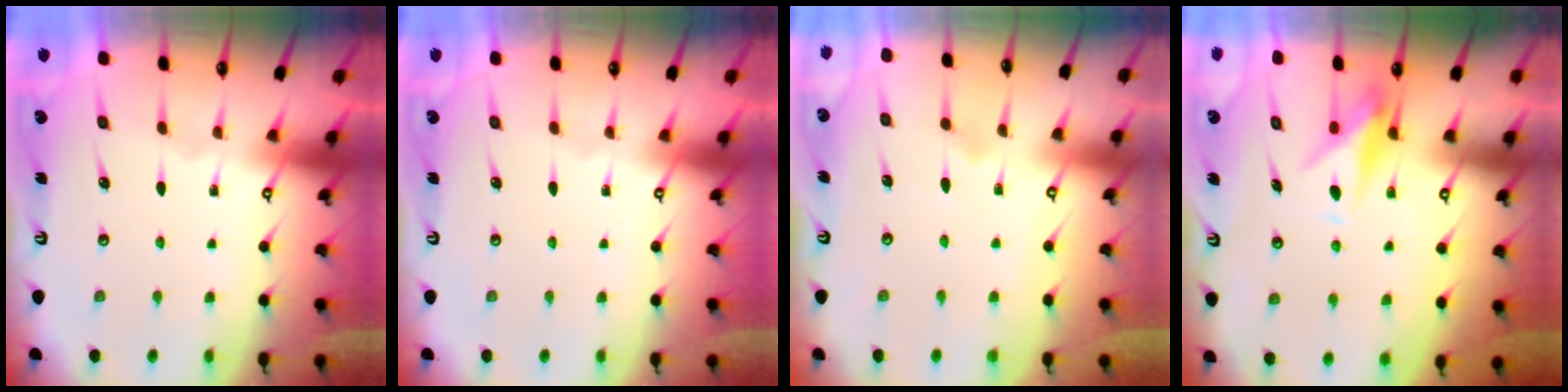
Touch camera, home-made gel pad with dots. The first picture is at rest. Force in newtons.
{"total": 0.0}
{"total": 7.5, "press": 7.5, "slide": 0.4}
{"total": 9.2, "press": 9.2, "slide": 0.1}